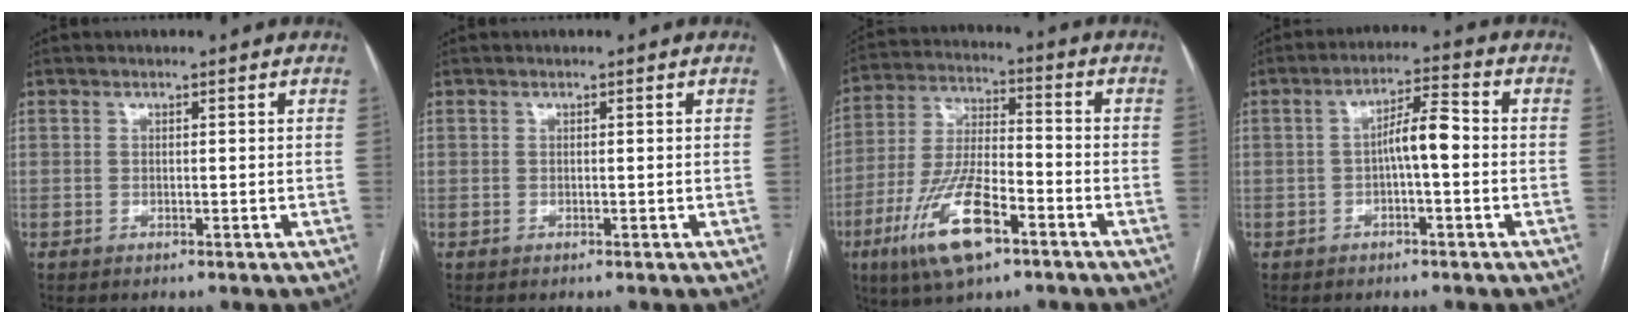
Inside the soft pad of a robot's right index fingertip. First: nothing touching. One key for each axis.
{"total": 0.0}
{"total": 14.3, "fx": -7.2, "fy": 4.2, "fz": 11.6, "tx": -0.240, "ty": -0.005, "tz": -0.128}
{"total": 5.6, "fx": -0.6, "fy": 1.1, "fz": 5.4, "tx": -0.090, "ty": 0.020, "tz": -0.010}